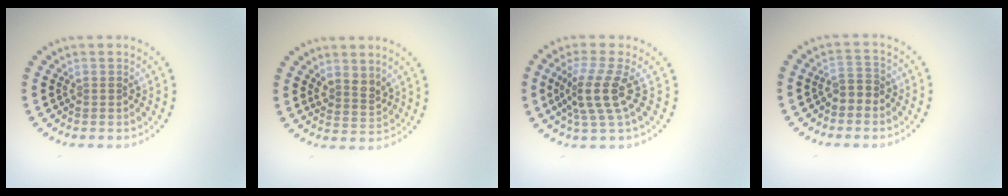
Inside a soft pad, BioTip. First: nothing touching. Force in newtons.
{"total": 2.0, "press": 1.7, "slide": 1.0}
{"total": 3.6, "press": 2.7, "slide": 2.5}
{"total": 1.8, "press": 1.7, "slide": 0.8}